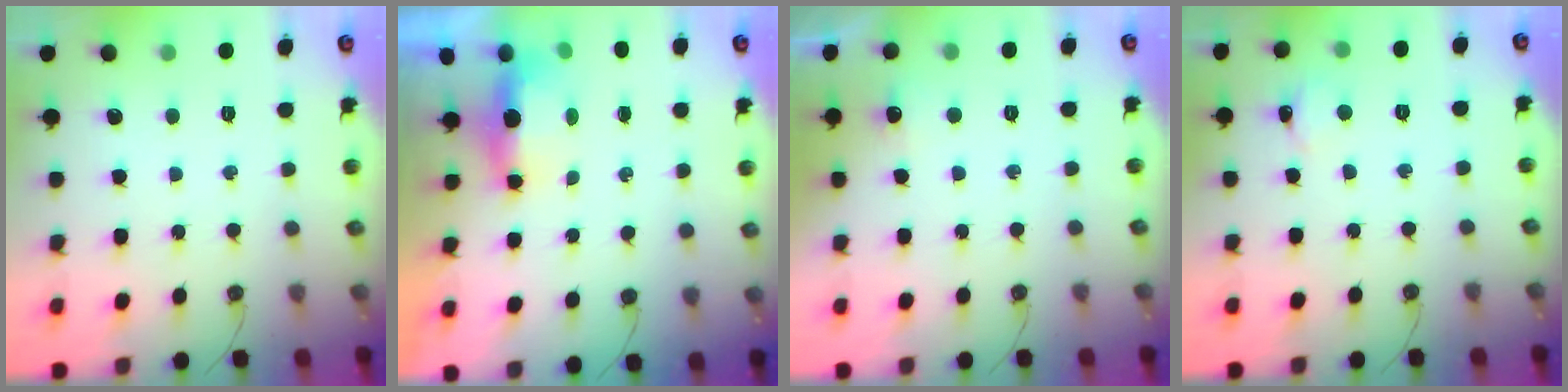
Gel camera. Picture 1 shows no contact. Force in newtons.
{"total": 14.2, "press": 7.1, "slide": 12.4}
{"total": 5.0, "press": 5.0, "slide": 0.6}
{"total": 2.6, "press": 2.6, "slide": 0.4}